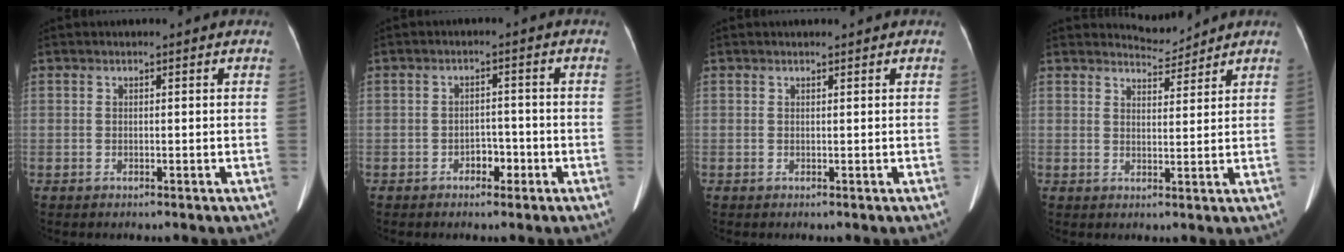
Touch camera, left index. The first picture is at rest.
{"total": 2.5, "force": [-1.4, 1.5, 1.4], "torque": [-0.016, 0.006, -0.021]}
{"total": 0.8, "force": [0.7, 0.3, 0.2], "torque": [-0.007, 0.011, 0.012]}
{"total": 3.3, "force": [3.2, 0.0, -0.6], "torque": [0.001, -0.006, 0.057]}